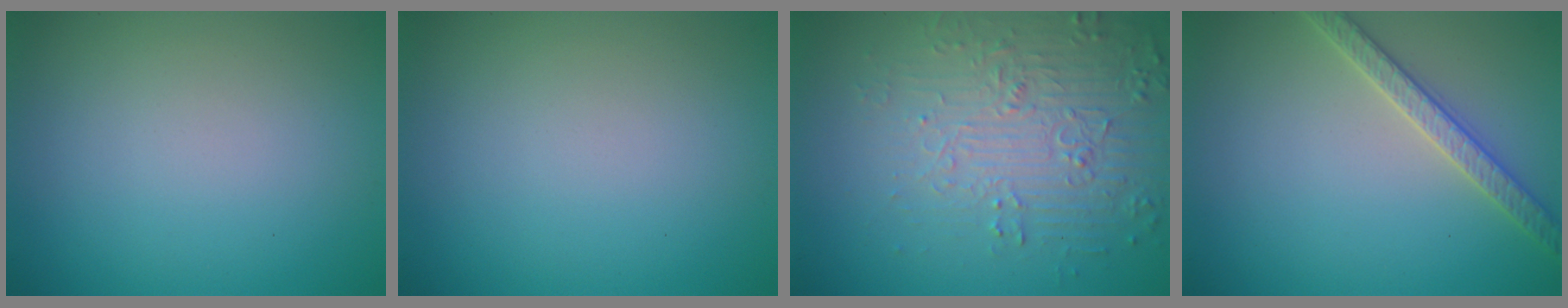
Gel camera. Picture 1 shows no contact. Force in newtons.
{"total": 0.0}
{"total": 4.5, "press": 4.3, "slide": 1.3}
{"total": 2.8, "press": 2.8, "slide": 0.4}